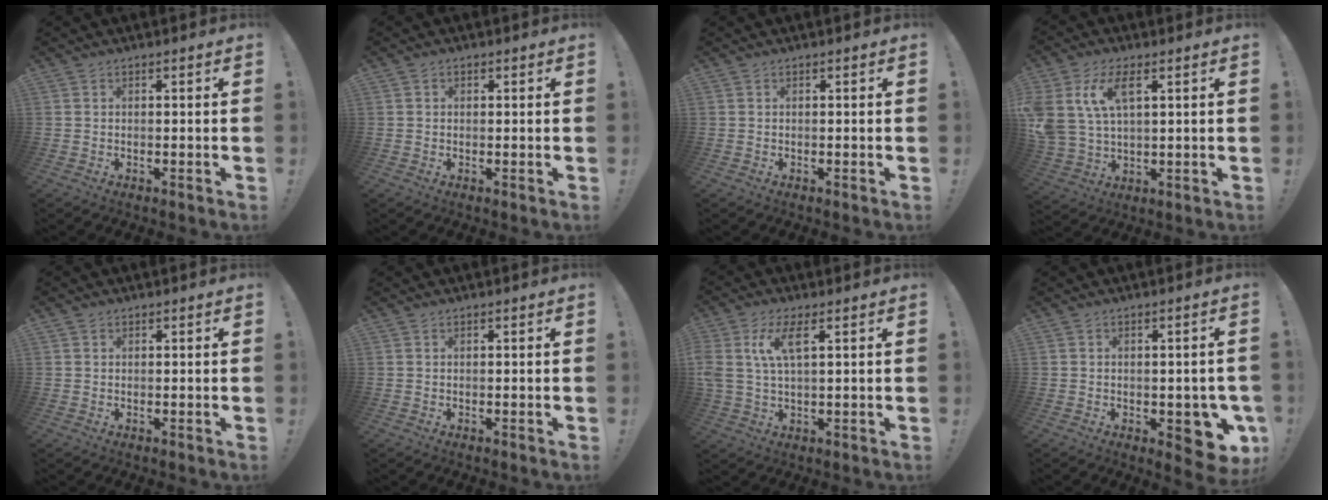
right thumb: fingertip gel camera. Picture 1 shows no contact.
{"total": 0.8, "force": [0.1, 0.7, 0.3], "torque": [-0.004, 0.002, 0.001]}
{"total": 0.0}
{"total": 11.7, "force": [5.1, 6.6, 8.2], "torque": [-0.189, -0.008, 0.095]}
{"total": 0.6, "force": [0.4, 0.4, 0.0], "torque": [0.006, -0.002, 0.008]}
{"total": 0.0}
{"total": 8.3, "force": [3.3, 3.2, 6.9], "torque": [-0.142, -0.004, 0.060]}
{"total": 8.9, "force": [-3.1, 4.7, 6.9], "torque": [-0.068, 0.016, -0.040]}